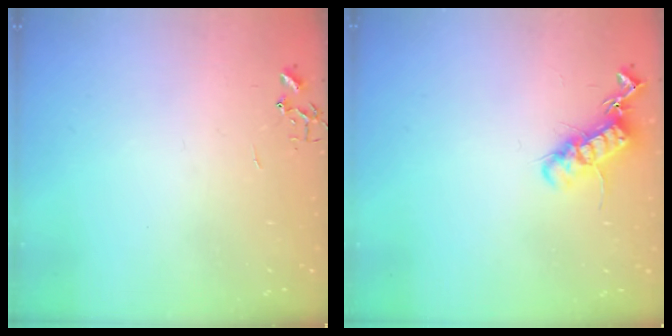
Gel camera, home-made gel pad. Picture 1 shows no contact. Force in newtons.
{"total": 13.3, "press": 13.3, "slide": 0.3}